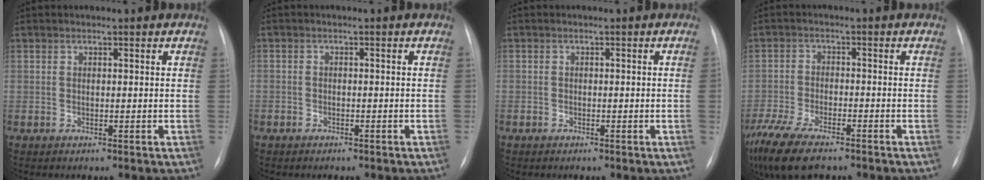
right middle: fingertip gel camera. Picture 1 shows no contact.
{"total": 1.5, "force": [-1.1, 0.9, 0.4], "torque": [-0.008, 0.003, -0.015]}
{"total": 0.7, "force": [-0.3, -0.2, 0.6], "torque": [-0.010, 0.004, -0.006]}
{"total": 12.6, "force": [-9.4, 3.9, 7.5], "torque": [-0.158, -0.024, -0.160]}